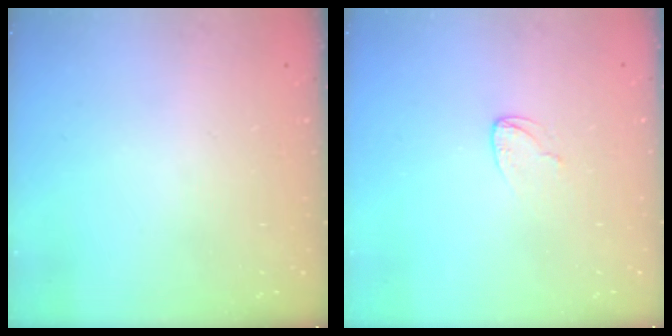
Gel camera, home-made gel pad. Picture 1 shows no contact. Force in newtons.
{"total": 3.8, "press": 3.8, "slide": 0.3}